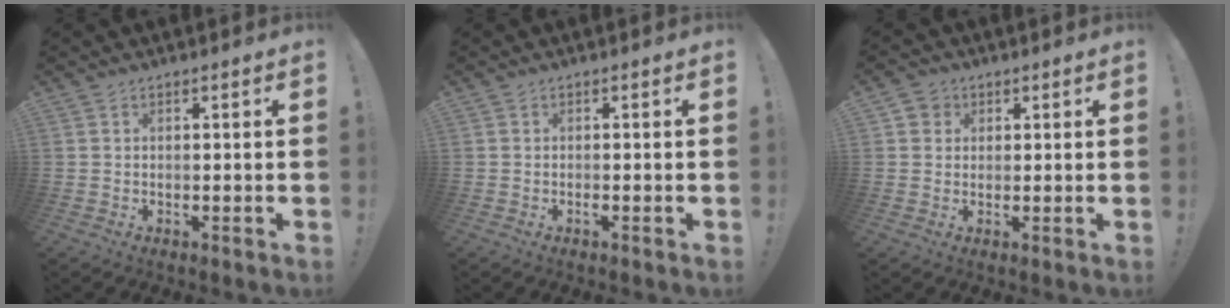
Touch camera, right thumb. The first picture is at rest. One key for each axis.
{"total": 0.8, "fx": -0.7, "fy": -0.1, "fz": 0.5, "tx": -0.009, "ty": -0.001, "tz": -0.012}
{"total": 3.6, "fx": 1.1, "fy": 3.3, "fz": 0.7, "tx": -0.007, "ty": 0.000, "tz": 0.021}